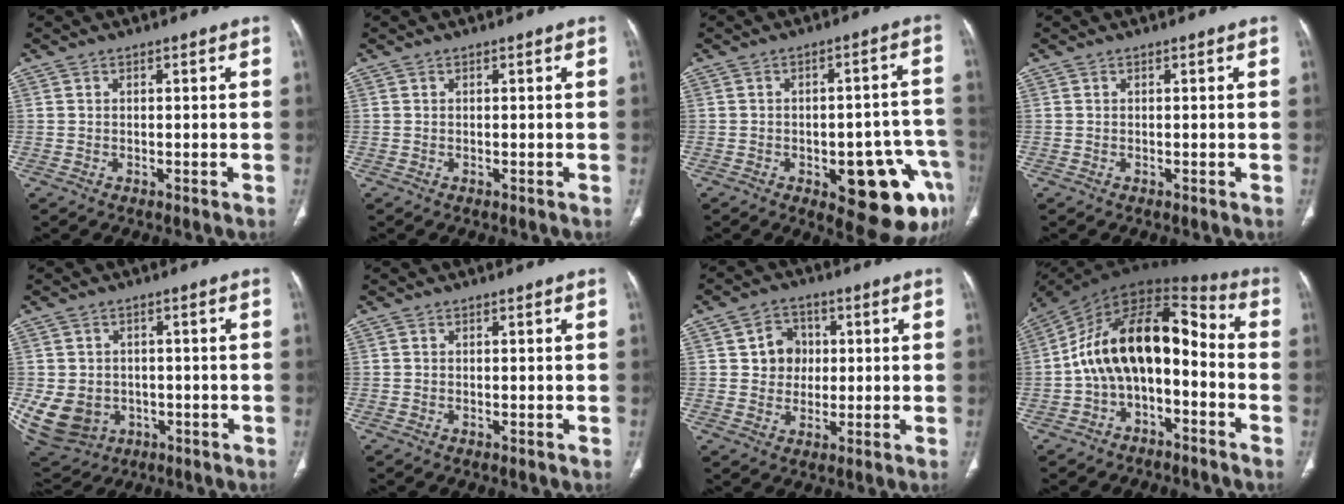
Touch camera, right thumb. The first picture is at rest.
{"total": 0.0}
{"total": 15.9, "force": [-6.2, 6.7, 13.1], "torque": [-0.109, 0.039, -0.060]}
{"total": 0.0}
{"total": 14.1, "force": [-3.1, 11.8, 6.9], "torque": [-0.156, 0.008, -0.026]}
{"total": 0.0}
{"total": 6.7, "force": [1.0, 6.0, 2.9], "torque": [-0.009, 0.004, 0.014]}
{"total": 17.4, "force": [-3.0, 10.1, 13.9], "torque": [-0.213, 0.091, -0.058]}